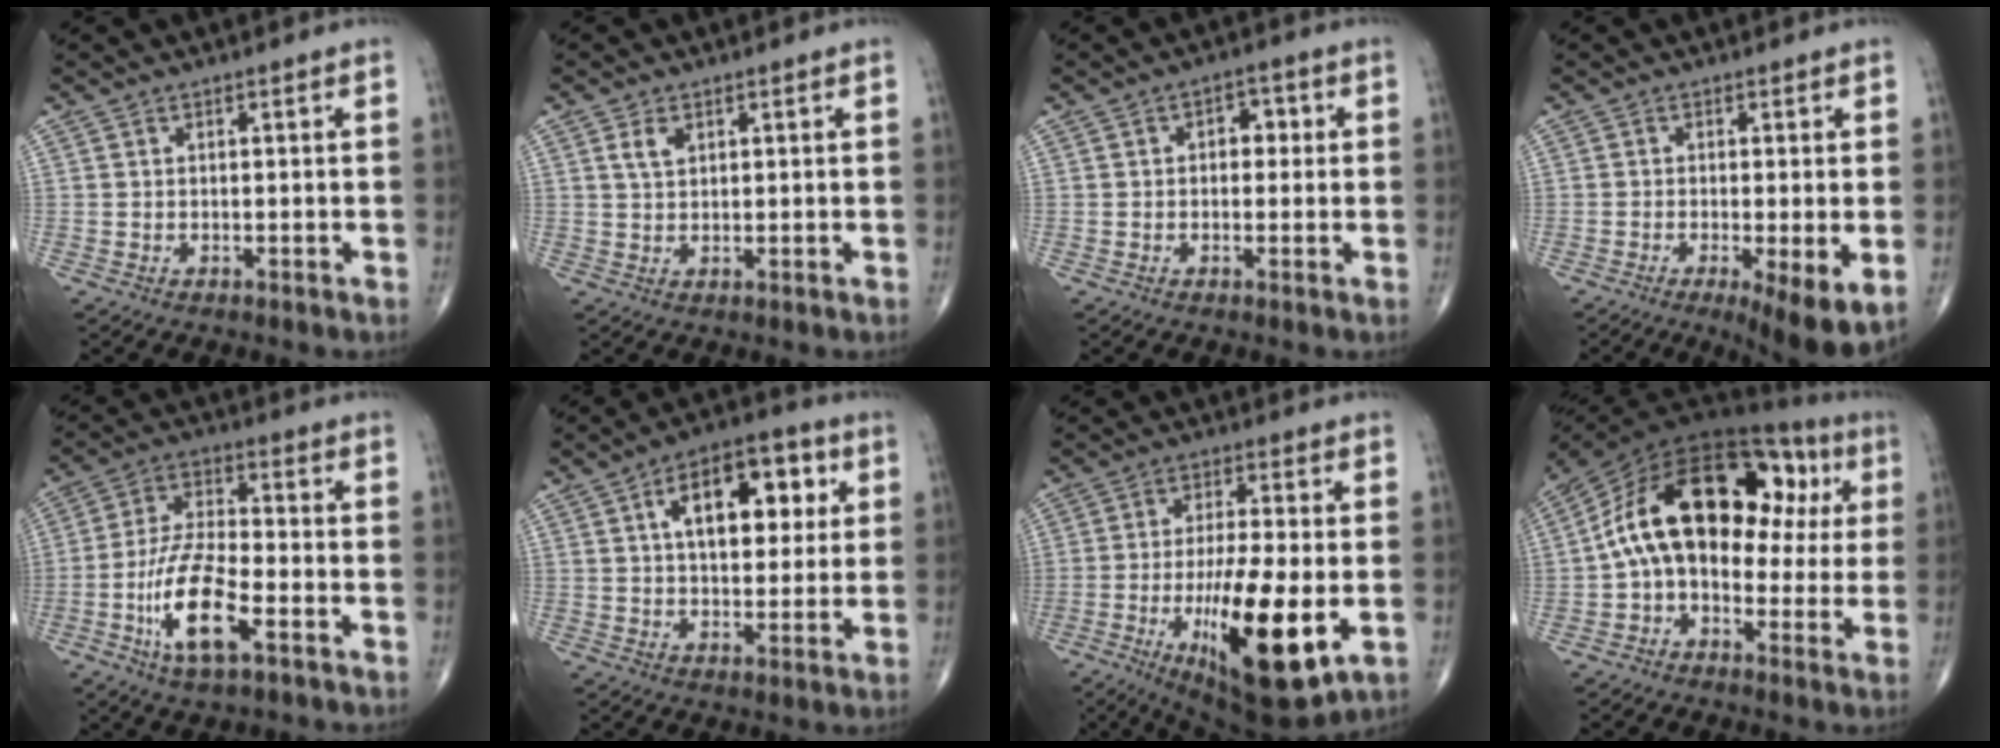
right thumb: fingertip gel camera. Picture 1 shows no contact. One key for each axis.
{"total": 2.9, "fx": 1.3, "fy": 1.7, "fz": 1.9, "tx": -0.033, "ty": -0.003, "tz": 0.028}
{"total": 4.0, "fx": 0.5, "fy": 2.7, "fz": 2.9, "tx": -0.017, "ty": 0.009, "tz": 0.000}
{"total": 8.9, "fx": -2.7, "fy": 2.1, "fz": 8.2, "tx": -0.127, "ty": -0.021, "tz": -0.040}
{"total": 13.3, "fx": -5.0, "fy": 4.6, "fz": 11.4, "tx": -0.225, "ty": 0.022, "tz": -0.093}
{"total": 15.4, "fx": 4.5, "fy": 8.2, "fz": 12.2, "tx": -0.148, "ty": 0.009, "tz": 0.065}
{"total": 19.3, "fx": -4.9, "fy": 5.7, "fz": 17.8, "tx": -0.302, "ty": -0.012, "tz": -0.064}
{"total": 22.9, "fx": 2.7, "fy": 14.0, "fz": 18.0, "tx": -0.274, "ty": 0.059, "tz": 0.031}